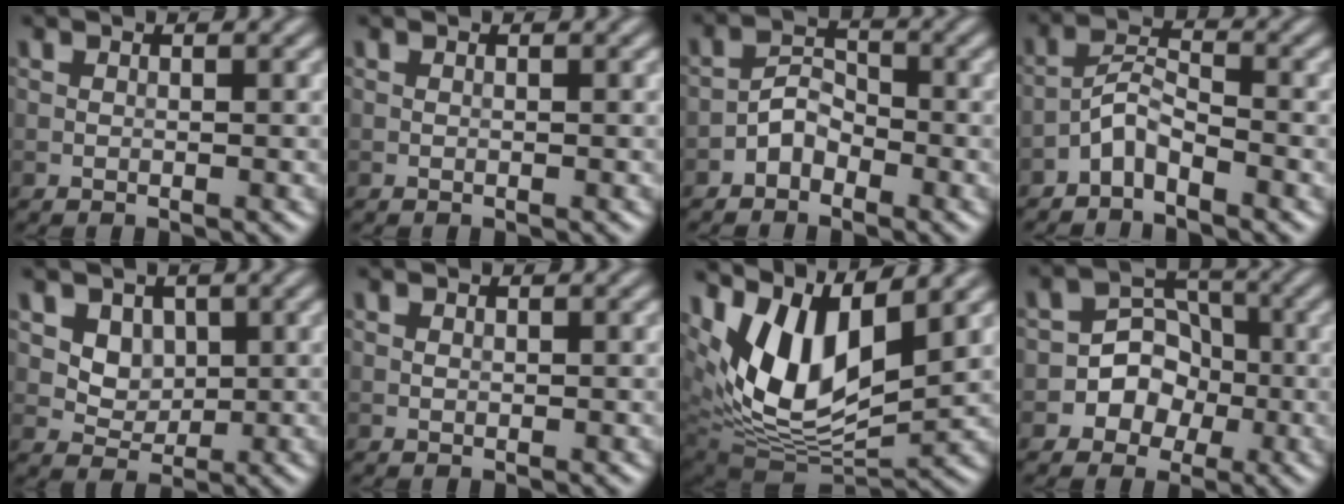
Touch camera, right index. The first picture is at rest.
{"total": 0.0}
{"total": 2.4, "force": [-1.6, 1.5, 1.1], "torque": [-0.015, 0.013, -0.034]}
{"total": 2.7, "force": [-2.1, 0.8, 1.5], "torque": [-0.027, 0.013, -0.047]}
{"total": 2.9, "force": [1.0, 2.3, 1.4], "torque": [-0.028, -0.019, 0.039]}
{"total": 0.0}
{"total": 11.3, "force": [4.4, 5.7, 8.7], "torque": [-0.176, -0.004, 0.085]}
{"total": 4.9, "force": [-1.8, 4.4, 1.4], "torque": [0.022, 0.020, -0.049]}